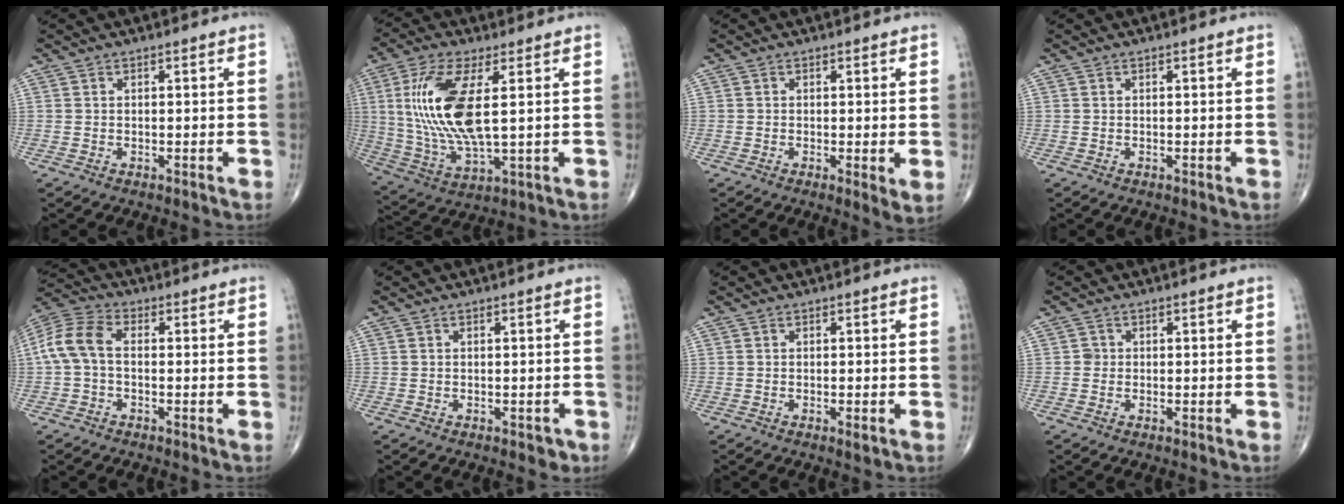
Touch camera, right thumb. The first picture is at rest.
{"total": 16.4, "force": [2.8, 5.8, 15.1], "torque": [-0.332, -0.016, 0.062]}
{"total": 2.7, "force": [-0.2, 0.7, 2.6], "torque": [-0.044, -0.013, -0.008]}
{"total": 0.0}
{"total": 8.5, "force": [-0.3, 5.1, 6.7], "torque": [-0.147, 0.026, -0.016]}
{"total": 1.6, "force": [-0.8, 1.0, 1.0], "torque": [-0.003, 0.001, -0.007]}
{"total": 1.2, "force": [-0.4, 0.3, 1.1], "torque": [-0.018, -0.004, -0.007]}
{"total": 1.1, "force": [-0.1, 1.0, 0.2], "torque": [0.003, 0.003, -0.003]}